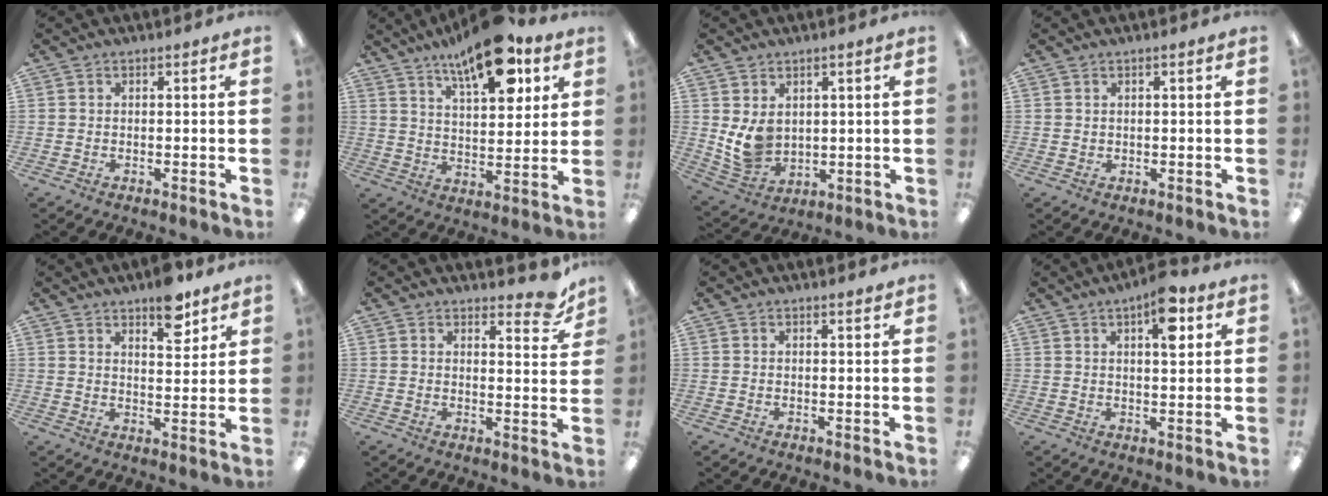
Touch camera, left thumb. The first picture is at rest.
{"total": 16.2, "force": [10.4, 6.4, 10.6], "torque": [-0.154, -0.047, 0.171]}
{"total": 7.5, "force": [2.2, 5.7, 4.2], "torque": [-0.083, -0.012, 0.043]}
{"total": 0.7, "force": [0.4, 0.4, 0.3], "torque": [-0.007, 0.004, 0.007]}
{"total": 8.3, "force": [6.0, 3.1, 4.7], "torque": [-0.051, -0.039, 0.098]}
{"total": 7.6, "force": [5.8, 2.9, 4.0], "torque": [-0.038, -0.036, 0.097]}
{"total": 0.9, "force": [0.8, 0.0, 0.4], "torque": [0.000, -0.003, 0.012]}
{"total": 8.3, "force": [4.1, 2.9, 6.6], "torque": [-0.096, -0.011, 0.064]}